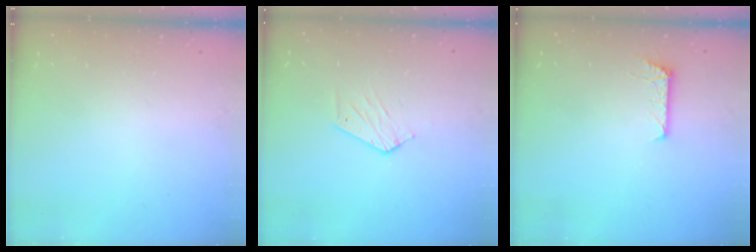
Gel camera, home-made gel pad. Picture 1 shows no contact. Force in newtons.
{"total": 4.4, "press": 4.4, "slide": 0.3}
{"total": 7.6, "press": 7.6, "slide": 0.7}